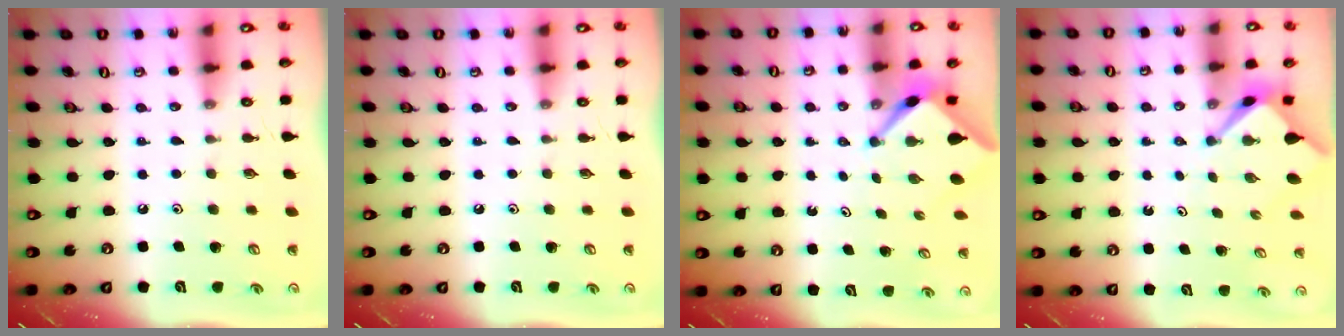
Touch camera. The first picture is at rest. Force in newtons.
{"total": 0.0}
{"total": 3.3, "press": 3.3, "slide": 0.2}
{"total": 2.4, "press": 2.4, "slide": 0.2}